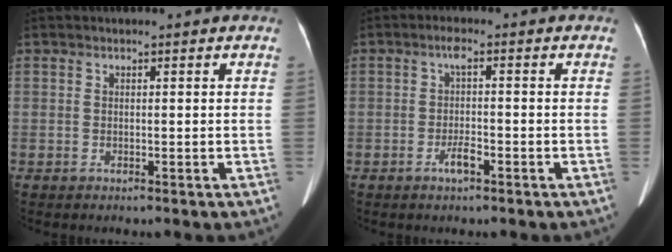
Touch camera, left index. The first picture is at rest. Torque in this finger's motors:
{"motor_torque": [0.53, 0.21, 0.27, 0.08]}